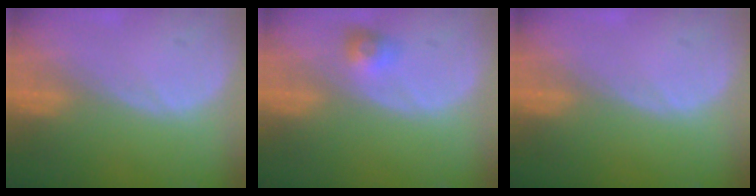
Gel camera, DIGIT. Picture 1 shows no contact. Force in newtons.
{"total": 2.9, "press": 2.6, "slide": 1.2}
{"total": 0.0}